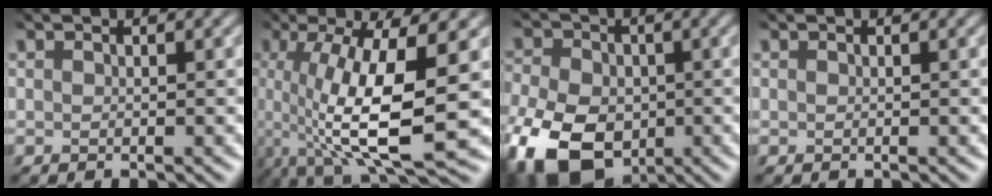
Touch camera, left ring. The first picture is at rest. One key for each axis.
{"total": 9.6, "fx": -2.5, "fy": 2.4, "fz": 9.0, "tx": -0.165, "ty": -0.019, "tz": -0.037}
{"total": 9.9, "fx": -4.6, "fy": 6.6, "fz": 5.7, "tx": -0.142, "ty": -0.025, "tz": -0.091}
{"total": 0.0}